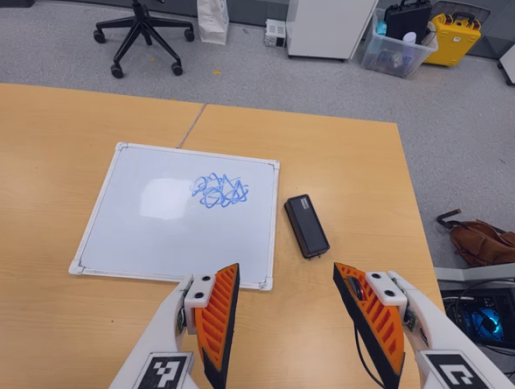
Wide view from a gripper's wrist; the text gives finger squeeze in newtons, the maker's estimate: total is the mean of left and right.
{"total": 0.0}